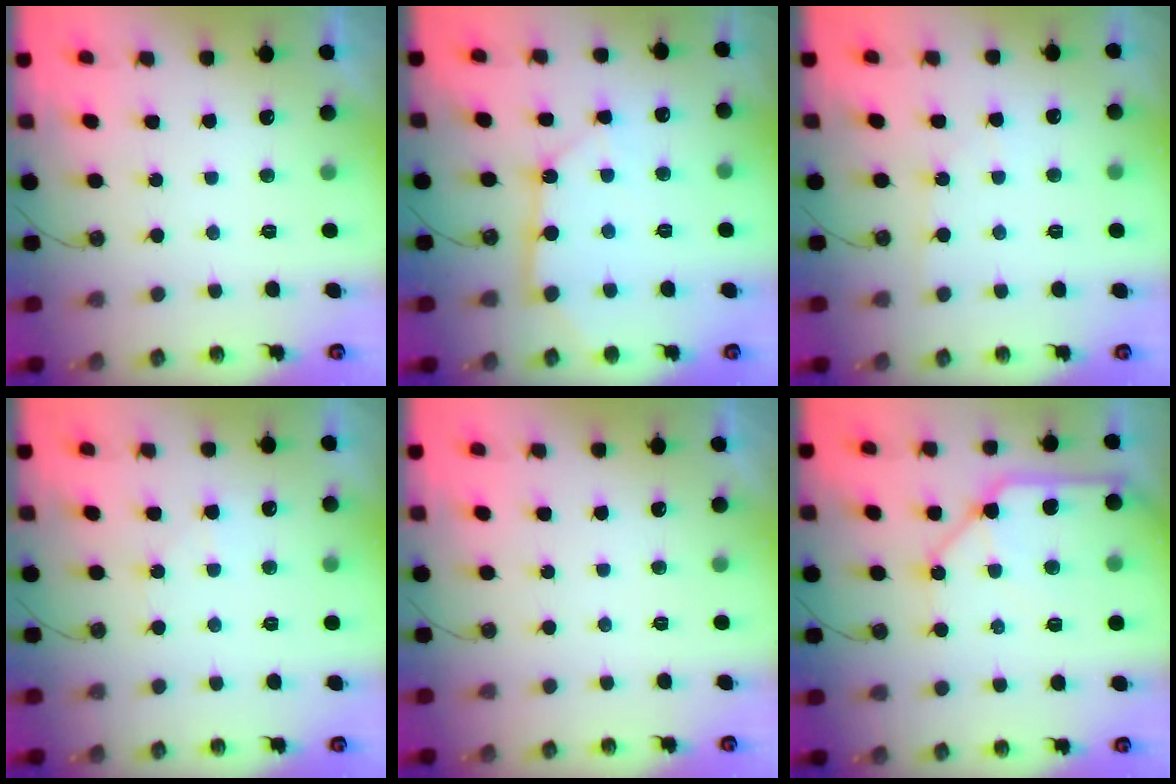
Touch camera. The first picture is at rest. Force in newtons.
{"total": 11.3, "press": 11.2, "slide": 1.2}
{"total": 3.2, "press": 3.1, "slide": 0.4}
{"total": 3.7, "press": 3.7, "slide": 0.6}
{"total": 0.0}
{"total": 13.3, "press": 13.2, "slide": 2.0}